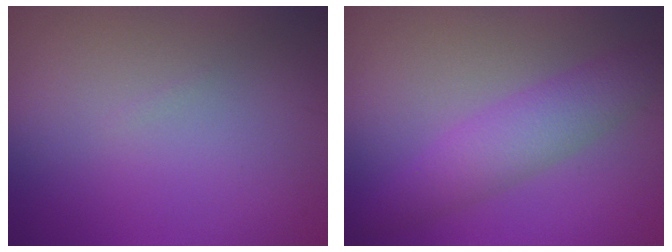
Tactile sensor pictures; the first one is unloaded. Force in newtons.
{"total": 4.1, "press": 4.1, "slide": 0.1}